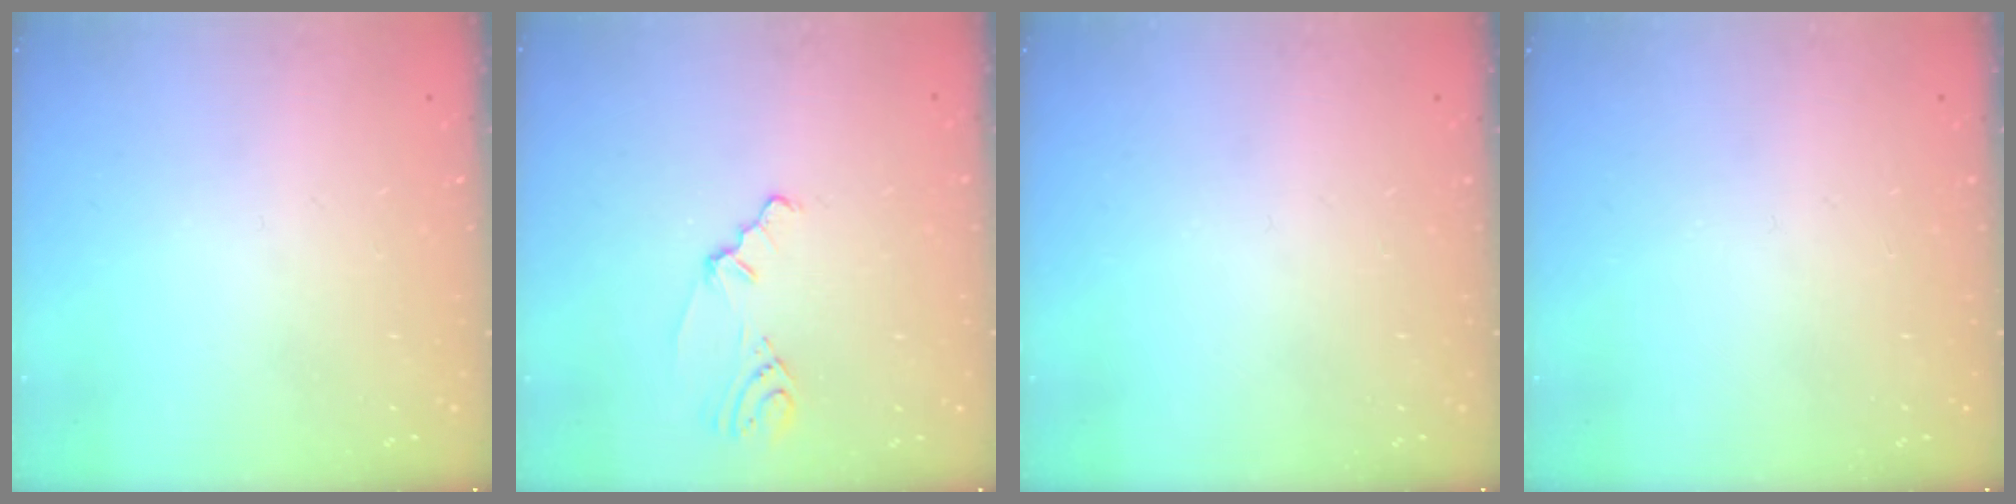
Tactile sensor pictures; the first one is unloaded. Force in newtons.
{"total": 1.8, "press": 1.7, "slide": 0.6}
{"total": 0.0}
{"total": 0.0}